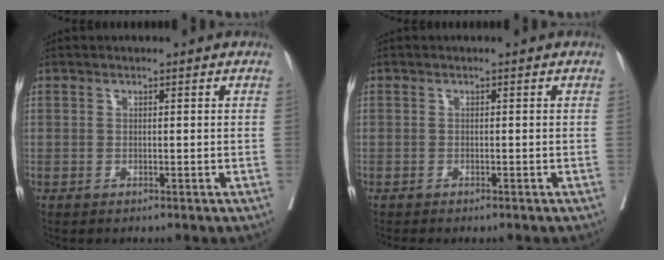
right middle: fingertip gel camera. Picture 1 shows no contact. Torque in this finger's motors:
{"motor_torque": [0.37, -0.32, 0.03, 0.01]}